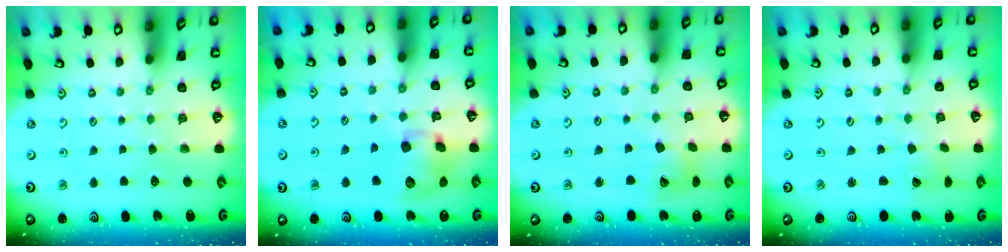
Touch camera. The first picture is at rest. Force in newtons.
{"total": 12.5, "press": 12.4, "slide": 1.7}
{"total": 9.5, "press": 9.4, "slide": 1.3}
{"total": 2.1, "press": 2.1, "slide": 0.2}